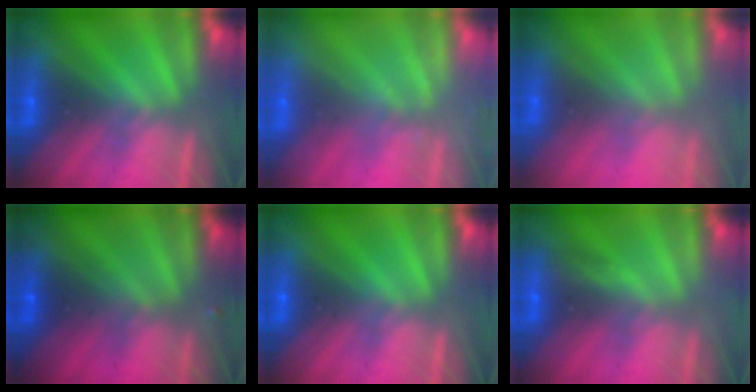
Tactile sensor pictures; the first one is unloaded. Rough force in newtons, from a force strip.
{"total": 2.4}
{"total": 2.8}
{"total": 1.9}
{"total": 0.0}
{"total": 2.9}